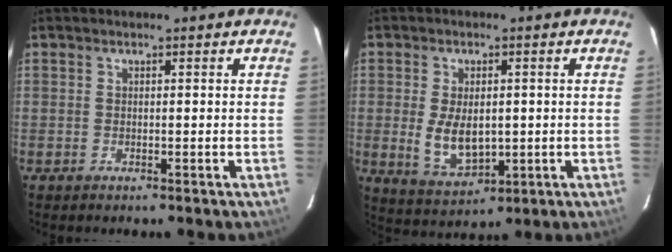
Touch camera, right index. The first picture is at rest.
{"total": 8.2, "force": [-0.5, 4.7, 6.8], "torque": [-0.137, -0.009, 0.004]}